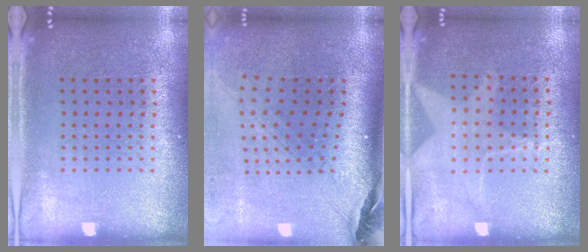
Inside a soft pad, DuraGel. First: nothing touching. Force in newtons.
{"total": 2.5, "press": 1.7, "slide": 1.8}
{"total": 1.3, "press": 1.2, "slide": 0.3}